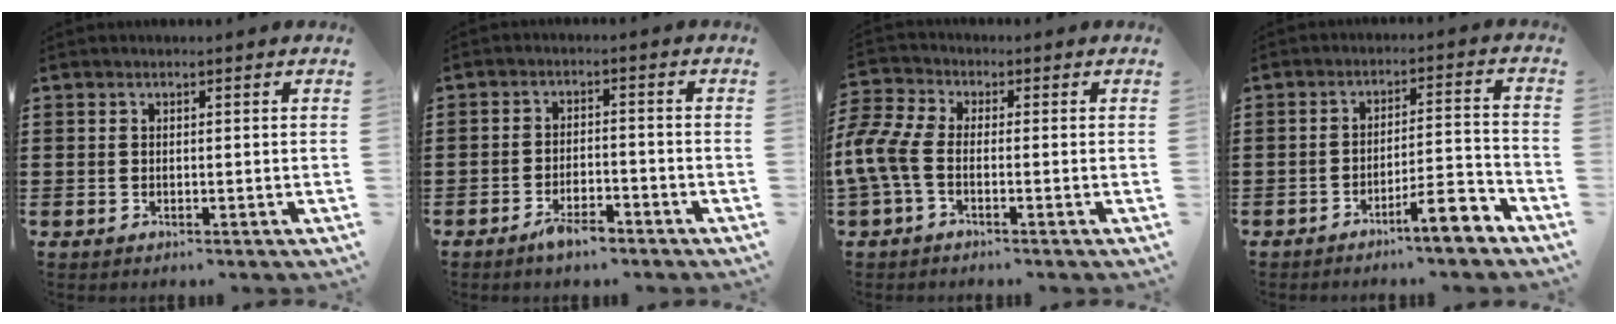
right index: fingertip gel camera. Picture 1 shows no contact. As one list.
[{"total": 3.6, "force": [-2.8, 1.1, 2.0], "torque": [-0.037, 0.007, -0.053]}, {"total": 5.8, "force": [-1.9, 2.8, 4.7], "torque": [-0.135, -0.013, -0.046]}, {"total": 7.0, "force": [-5.5, 0.7, 4.4], "torque": [-0.068, 0.001, -0.098]}]